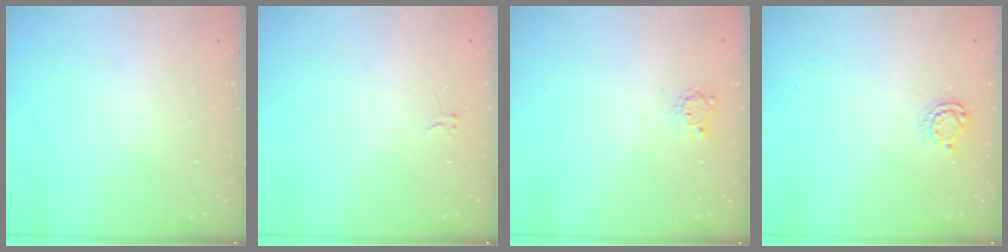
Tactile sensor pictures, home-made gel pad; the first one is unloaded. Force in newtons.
{"total": 2.6, "press": 2.6, "slide": 0.3}
{"total": 3.9, "press": 3.8, "slide": 0.5}
{"total": 5.8, "press": 5.8, "slide": 0.7}